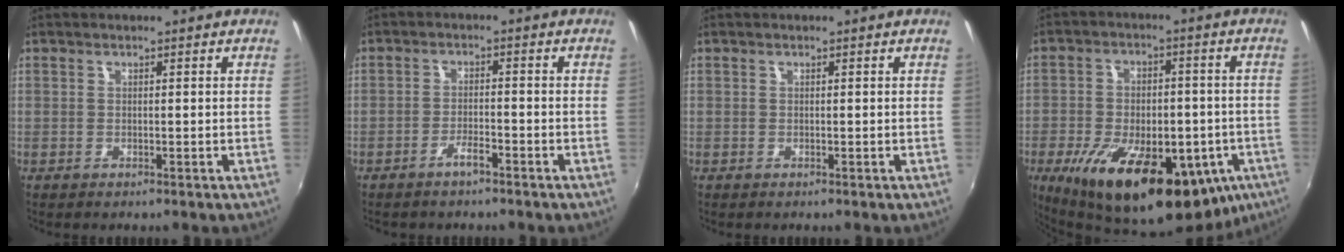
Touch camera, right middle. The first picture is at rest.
{"total": 2.7, "force": [-2.2, 0.5, 1.4], "torque": [-0.039, 0.004, -0.039]}
{"total": 0.0}
{"total": 27.9, "force": [-12.6, 14.1, 20.5], "torque": [-0.371, -0.038, -0.160]}